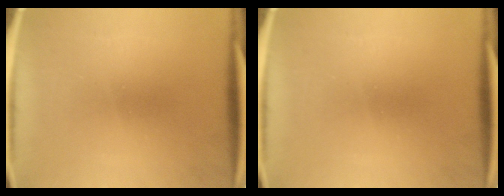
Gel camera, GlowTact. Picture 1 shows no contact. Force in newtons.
{"total": 0.0}